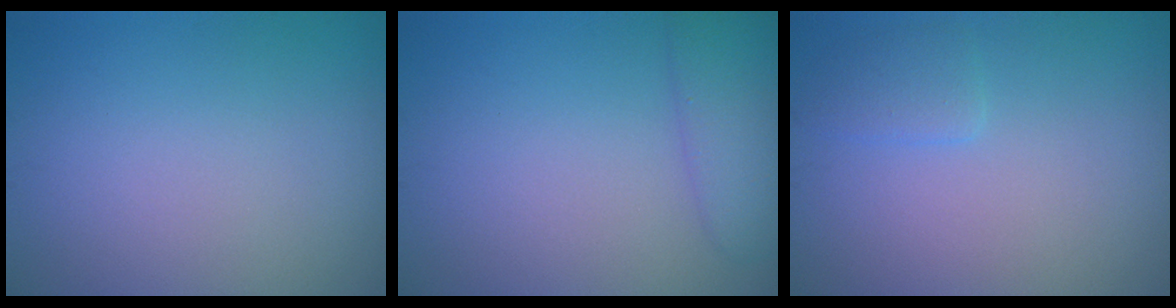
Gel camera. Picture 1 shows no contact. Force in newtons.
{"total": 2.9, "press": 2.9, "slide": 0.3}
{"total": 1.4, "press": 1.4, "slide": 0.1}